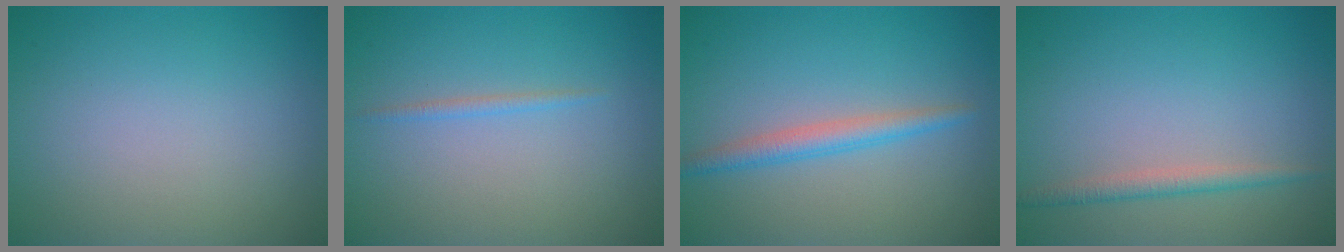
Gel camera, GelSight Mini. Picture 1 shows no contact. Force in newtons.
{"total": 0.8, "press": 0.8, "slide": 0.0}
{"total": 2.3, "press": 2.3, "slide": 0.1}
{"total": 1.7, "press": 1.7, "slide": 0.1}